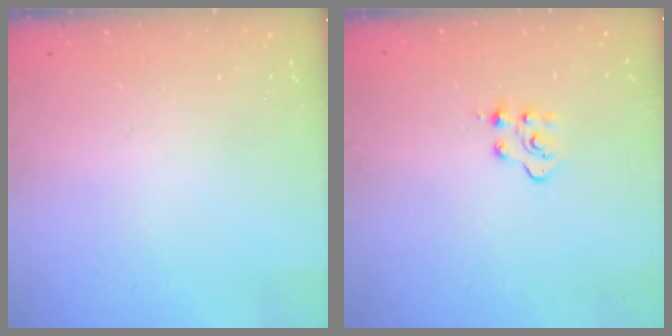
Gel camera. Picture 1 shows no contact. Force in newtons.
{"total": 3.9, "press": 3.8, "slide": 0.5}